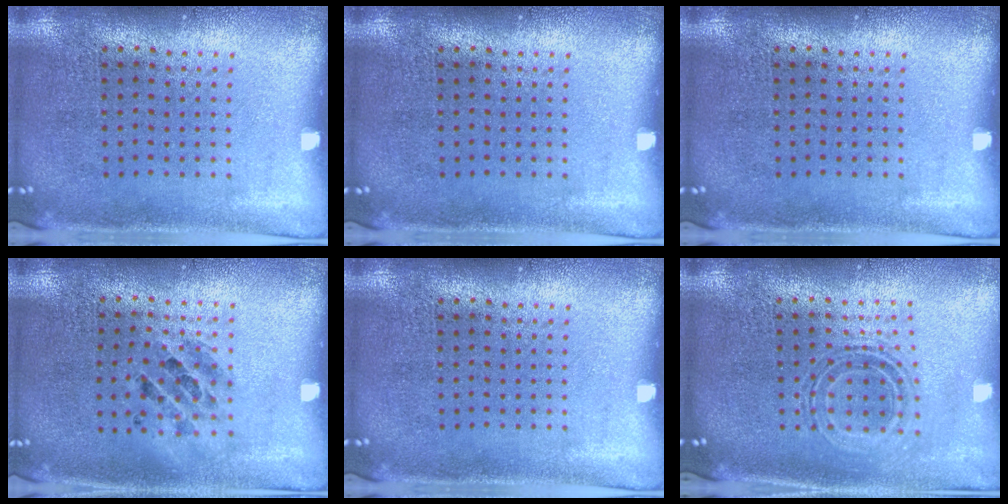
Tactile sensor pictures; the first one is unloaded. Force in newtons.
{"total": 0.0}
{"total": 0.0}
{"total": 1.2, "press": 1.1, "slide": 0.4}
{"total": 0.0}
{"total": 0.7, "press": 0.7, "slide": 0.2}